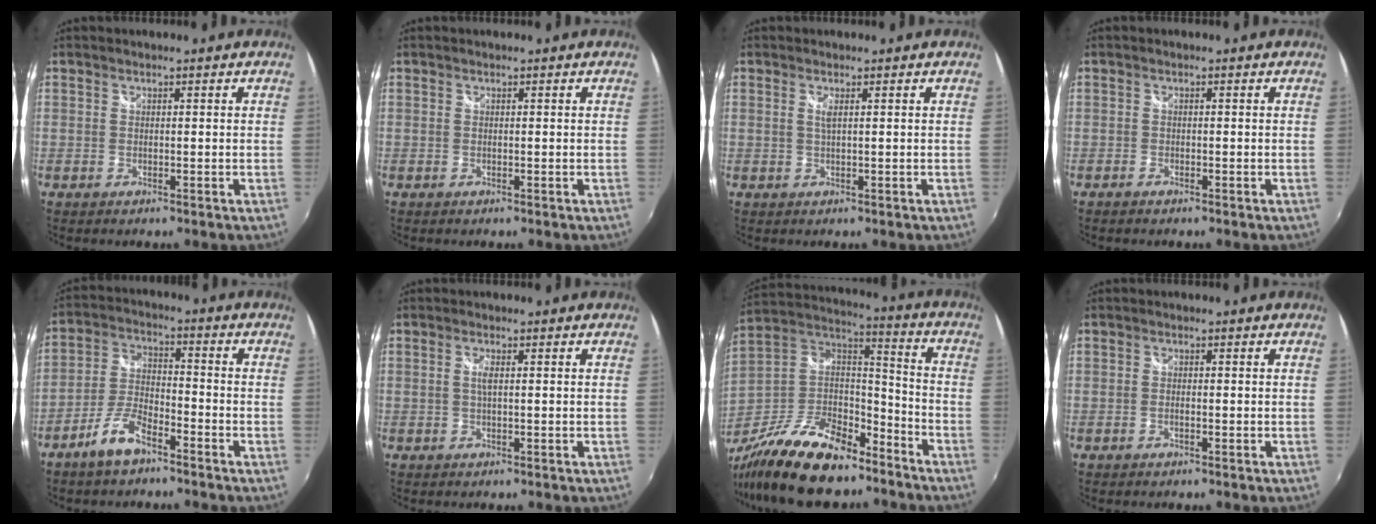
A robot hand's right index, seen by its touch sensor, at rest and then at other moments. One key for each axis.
{"total": 0.0}
{"total": 1.2, "fx": 0.4, "fy": -0.1, "fz": 1.1, "tx": -0.022, "ty": -0.001, "tz": 0.007}
{"total": 1.0, "fx": -0.8, "fy": 0.4, "fz": 0.4, "tx": -0.010, "ty": -0.003, "tz": -0.018}
{"total": 7.6, "fx": -5.4, "fy": 2.4, "fz": 4.7, "tx": -0.109, "ty": 0.010, "tz": -0.104}
{"total": 1.4, "fx": 0.1, "fy": 0.0, "fz": 1.4, "tx": -0.027, "ty": 0.000, "tz": 0.001}
{"total": 26.0, "fx": -18.6, "fy": 10.6, "fz": 14.8, "tx": -0.308, "ty": -0.011, "tz": -0.312}
{"total": 0.8, "fx": -0.4, "fy": 0.1, "fz": 0.6, "tx": -0.013, "ty": 0.002, "tz": -0.008}